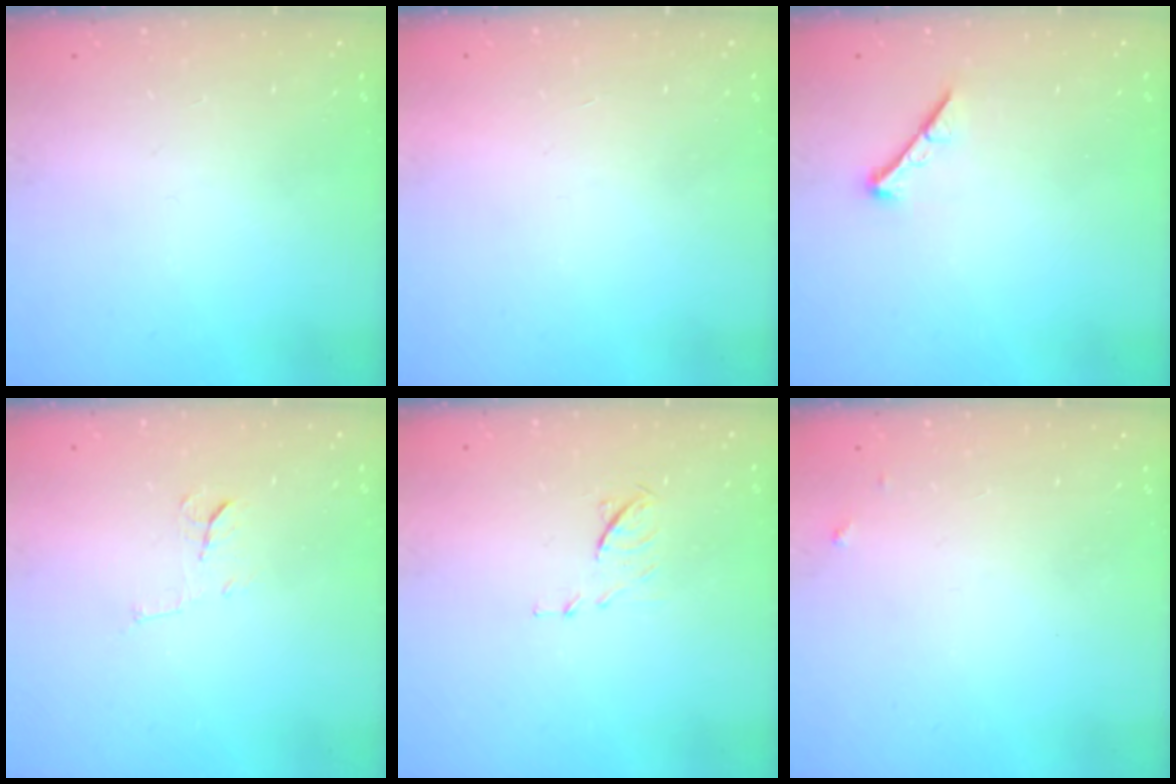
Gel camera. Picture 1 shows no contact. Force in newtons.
{"total": 1.7, "press": 1.7, "slide": 0.1}
{"total": 0.0}
{"total": 5.6, "press": 5.6, "slide": 0.4}
{"total": 6.9, "press": 6.9, "slide": 0.7}
{"total": 3.5, "press": 3.5, "slide": 0.2}